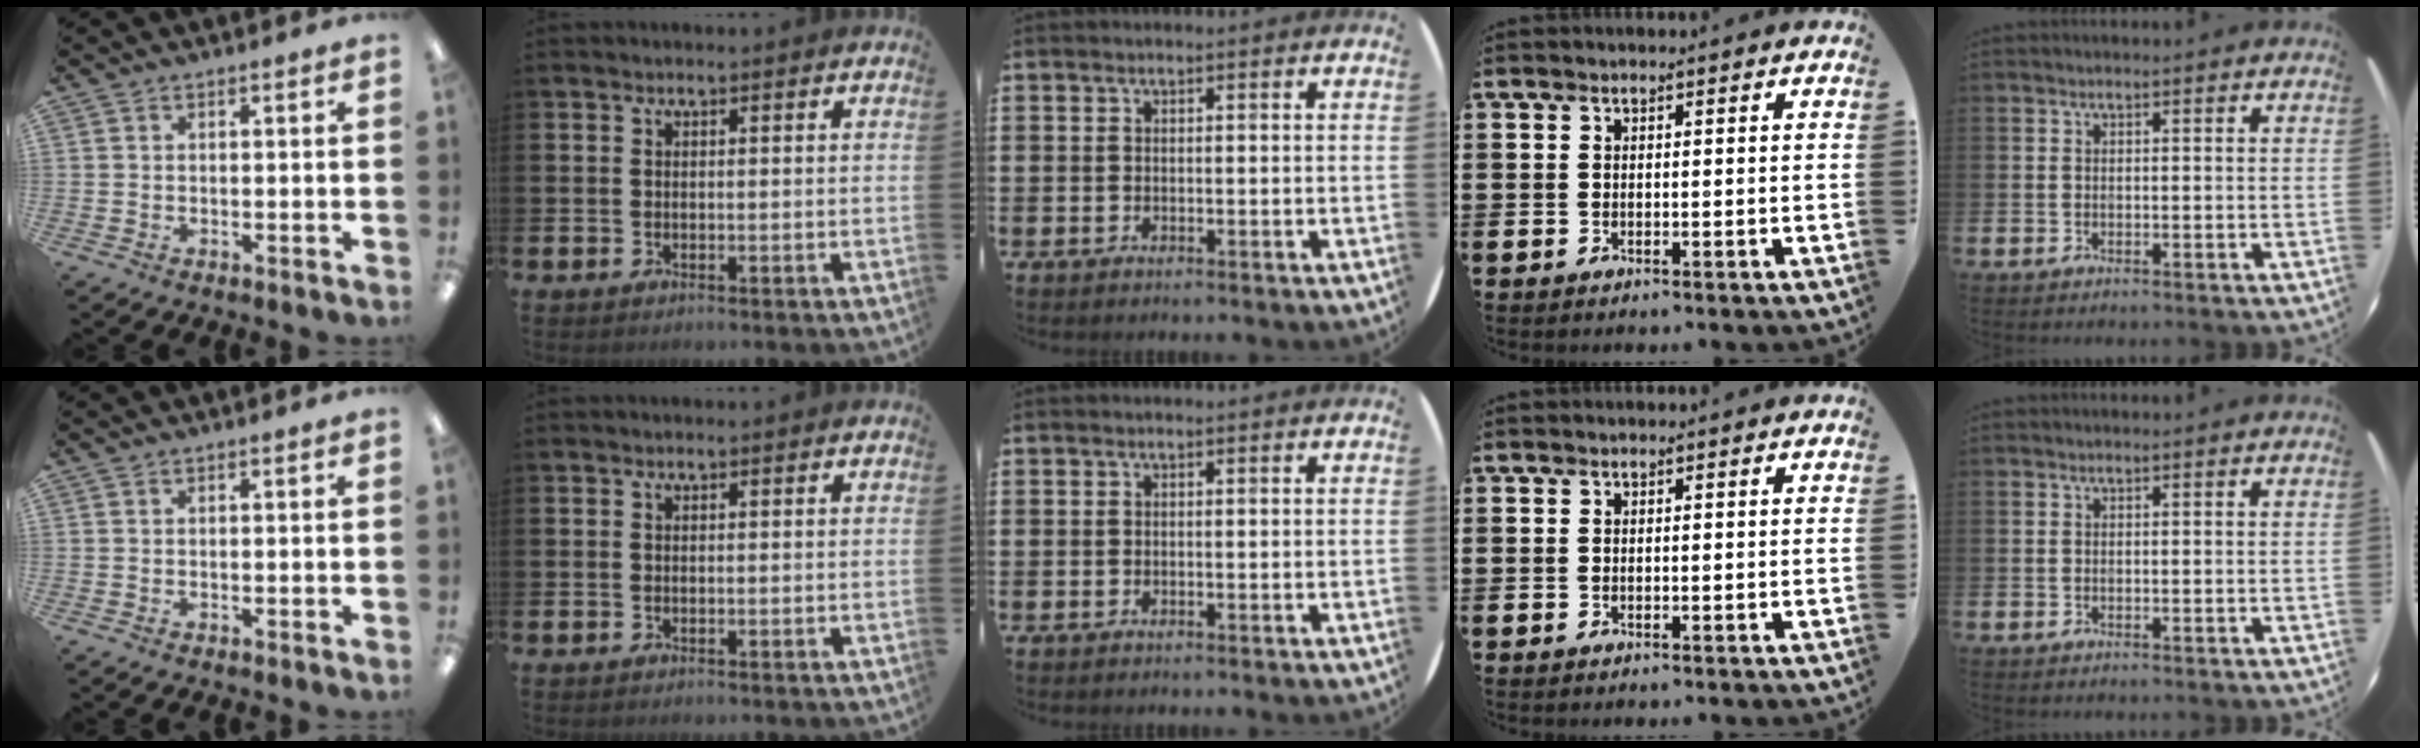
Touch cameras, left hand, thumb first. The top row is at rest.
{}